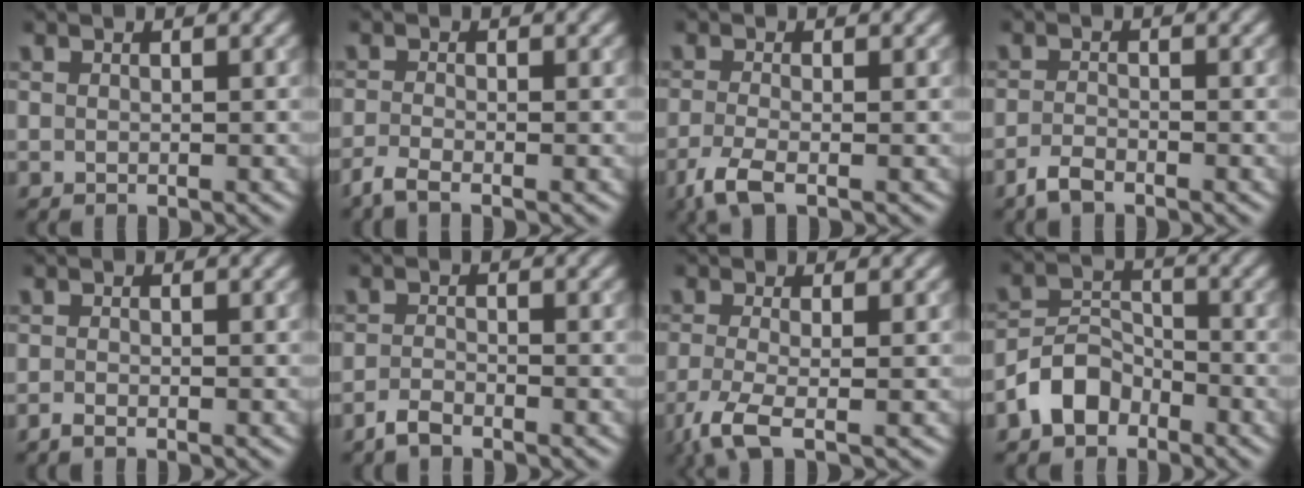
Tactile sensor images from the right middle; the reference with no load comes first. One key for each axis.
{"total": 2.3, "fx": -1.8, "fy": 0.4, "fz": 1.4, "tx": -0.033, "ty": -0.013, "tz": -0.044}
{"total": 3.3, "fx": -1.9, "fy": 0.9, "fz": 2.6, "tx": -0.058, "ty": -0.012, "tz": -0.047}
{"total": 1.9, "fx": -1.6, "fy": 0.4, "fz": 0.8, "tx": -0.026, "ty": -0.004, "tz": -0.038}
{"total": 1.0, "fx": -0.9, "fy": 0.1, "fz": 0.5, "tx": -0.012, "ty": -0.006, "tz": -0.020}
{"total": 1.7, "fx": -1.5, "fy": 0.2, "fz": 0.6, "tx": -0.018, "ty": -0.002, "tz": -0.036}
{"total": 4.3, "fx": -2.2, "fy": 1.1, "fz": 3.5, "tx": -0.078, "ty": -0.013, "tz": -0.054}
{"total": 4.1, "fx": -2.9, "fy": 2.5, "fz": 1.5, "tx": -0.026, "ty": 0.006, "tz": -0.065}